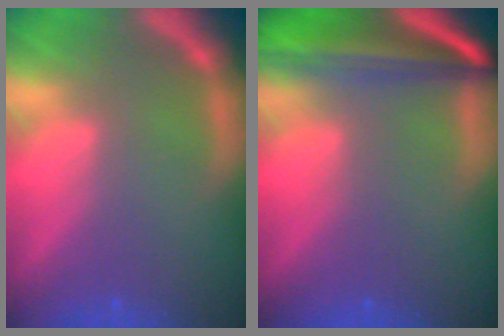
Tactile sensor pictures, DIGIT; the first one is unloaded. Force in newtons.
{"total": 9.2}